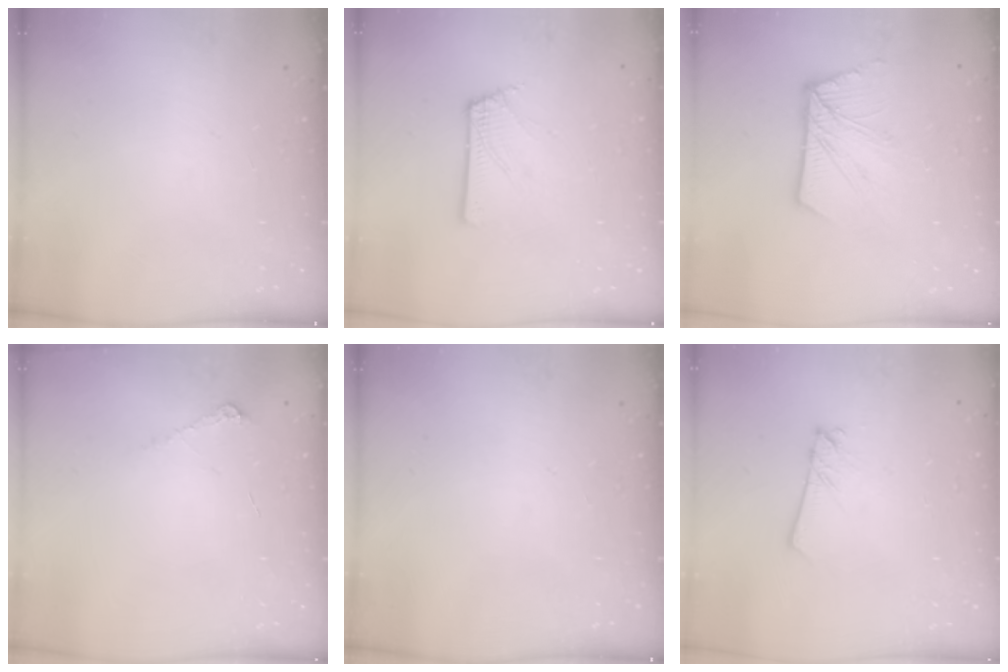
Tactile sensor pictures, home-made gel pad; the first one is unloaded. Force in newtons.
{"total": 2.6, "press": 2.6, "slide": 0.3}
{"total": 11.5, "press": 11.4, "slide": 1.0}
{"total": 4.9, "press": 4.9, "slide": 0.7}
{"total": 0.0}
{"total": 2.4, "press": 2.4, "slide": 0.2}